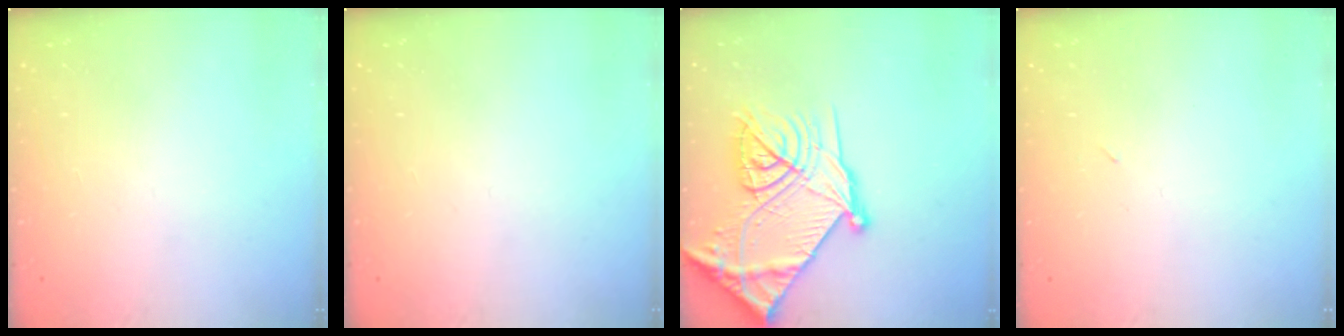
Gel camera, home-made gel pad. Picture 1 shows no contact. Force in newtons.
{"total": 0.0}
{"total": 30.3, "press": 30.1, "slide": 3.2}
{"total": 2.4, "press": 2.3, "slide": 0.8}